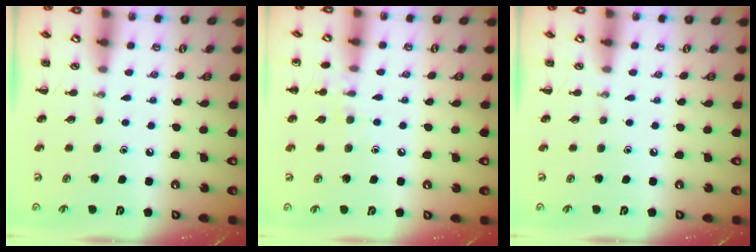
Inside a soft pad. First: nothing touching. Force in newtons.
{"total": 7.4, "press": 7.1, "slide": 2.0}
{"total": 0.0}